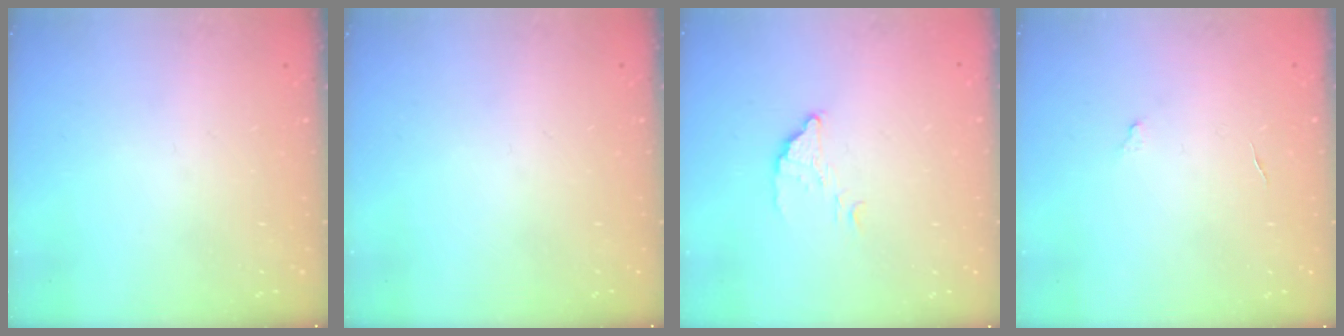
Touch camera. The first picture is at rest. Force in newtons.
{"total": 0.0}
{"total": 3.3, "press": 3.3, "slide": 0.1}
{"total": 2.8, "press": 2.8, "slide": 0.2}